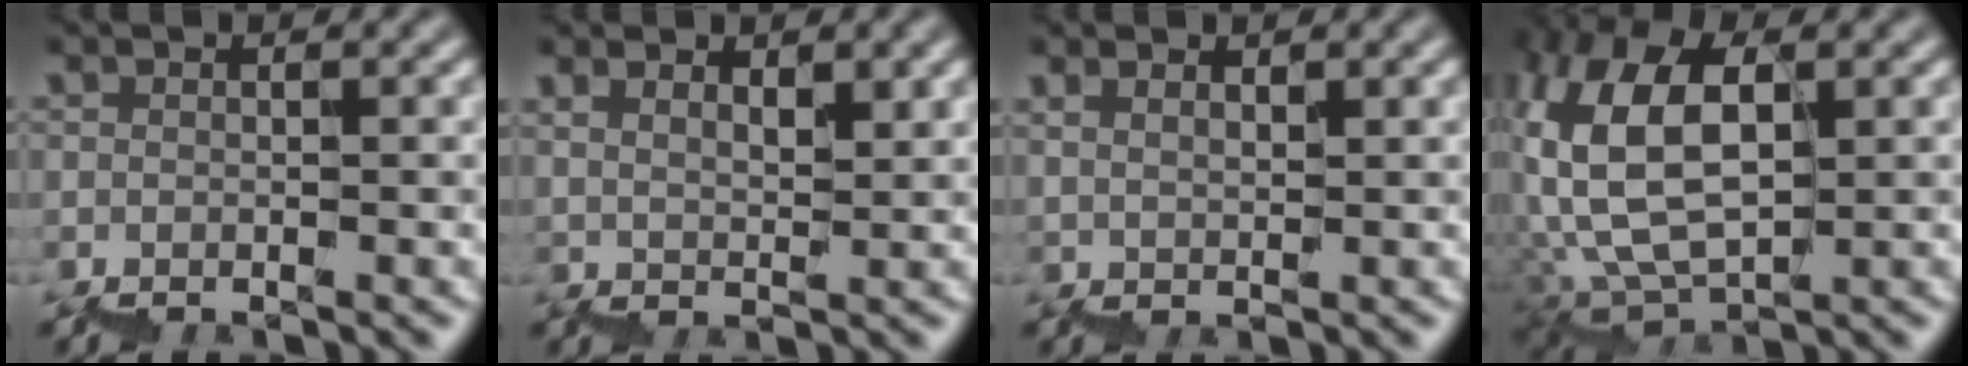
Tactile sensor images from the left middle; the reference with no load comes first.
{"total": 3.2, "force": [2.9, 0.3, 1.2], "torque": [0.000, 0.001, 0.054]}
{"total": 1.7, "force": [1.6, 0.0, 0.6], "torque": [0.008, -0.003, 0.029]}
{"total": 9.0, "force": [3.8, 4.3, 7.0], "torque": [-0.168, 0.018, 0.072]}